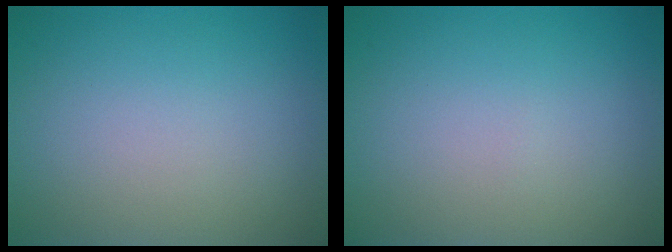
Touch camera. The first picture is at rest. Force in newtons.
{"total": 0.0}